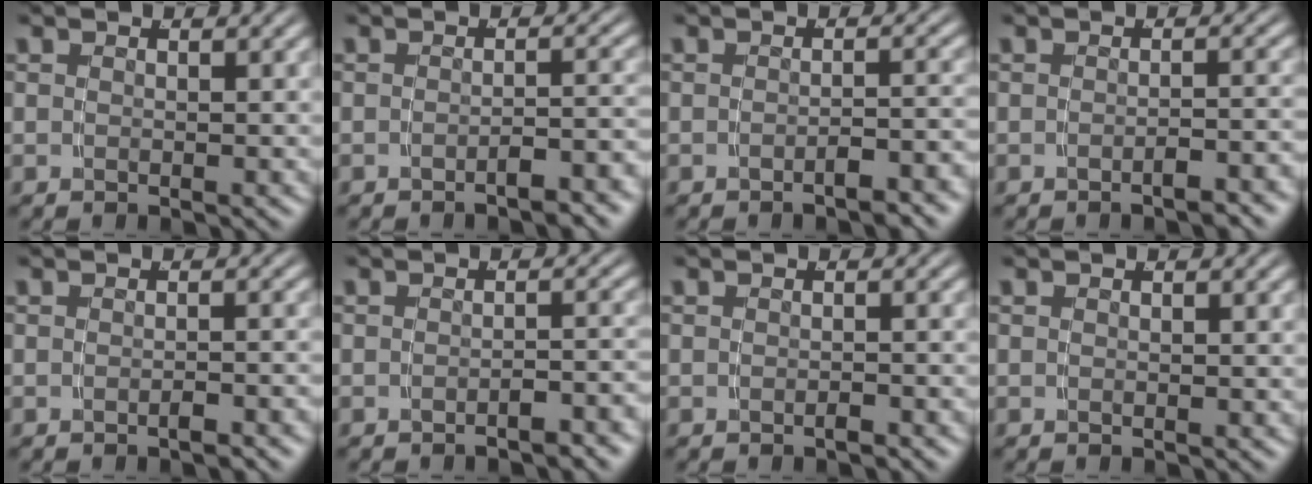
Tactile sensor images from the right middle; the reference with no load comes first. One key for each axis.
{"total": 2.7, "fx": -2.3, "fy": 0.3, "fz": 1.3, "tx": -0.012, "ty": 0.004, "tz": -0.036}
{"total": 2.3, "fx": -2.0, "fy": 0.2, "fz": 1.1, "tx": -0.010, "ty": 0.004, "tz": -0.033}
{"total": 1.9, "fx": -1.7, "fy": 0.2, "fz": 0.9, "tx": -0.007, "ty": 0.005, "tz": -0.029}
{"total": 1.1, "fx": -1.0, "fy": 0.2, "fz": 0.5, "tx": -0.006, "ty": 0.005, "tz": -0.018}
{"total": 2.4, "fx": -2.2, "fy": 0.3, "fz": 1.0, "tx": -0.009, "ty": 0.004, "tz": -0.033}
{"total": 0.8, "fx": -0.8, "fy": 0.1, "fz": 0.2, "tx": -0.003, "ty": 0.003, "tz": -0.015}
{"total": 0.0}